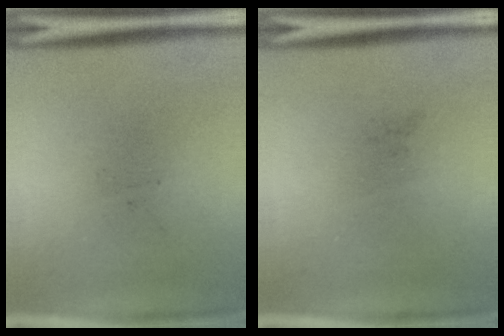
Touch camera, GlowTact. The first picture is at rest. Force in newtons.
{"total": 0.0}